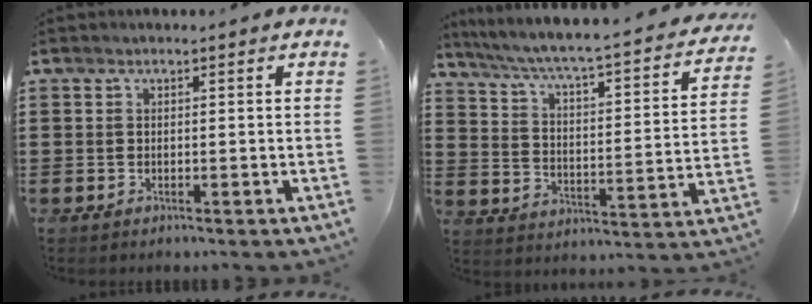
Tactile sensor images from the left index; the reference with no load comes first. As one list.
[{"total": 3.9, "force": [3.1, -0.2, 2.3], "torque": [-0.063, -0.040, 0.039]}]